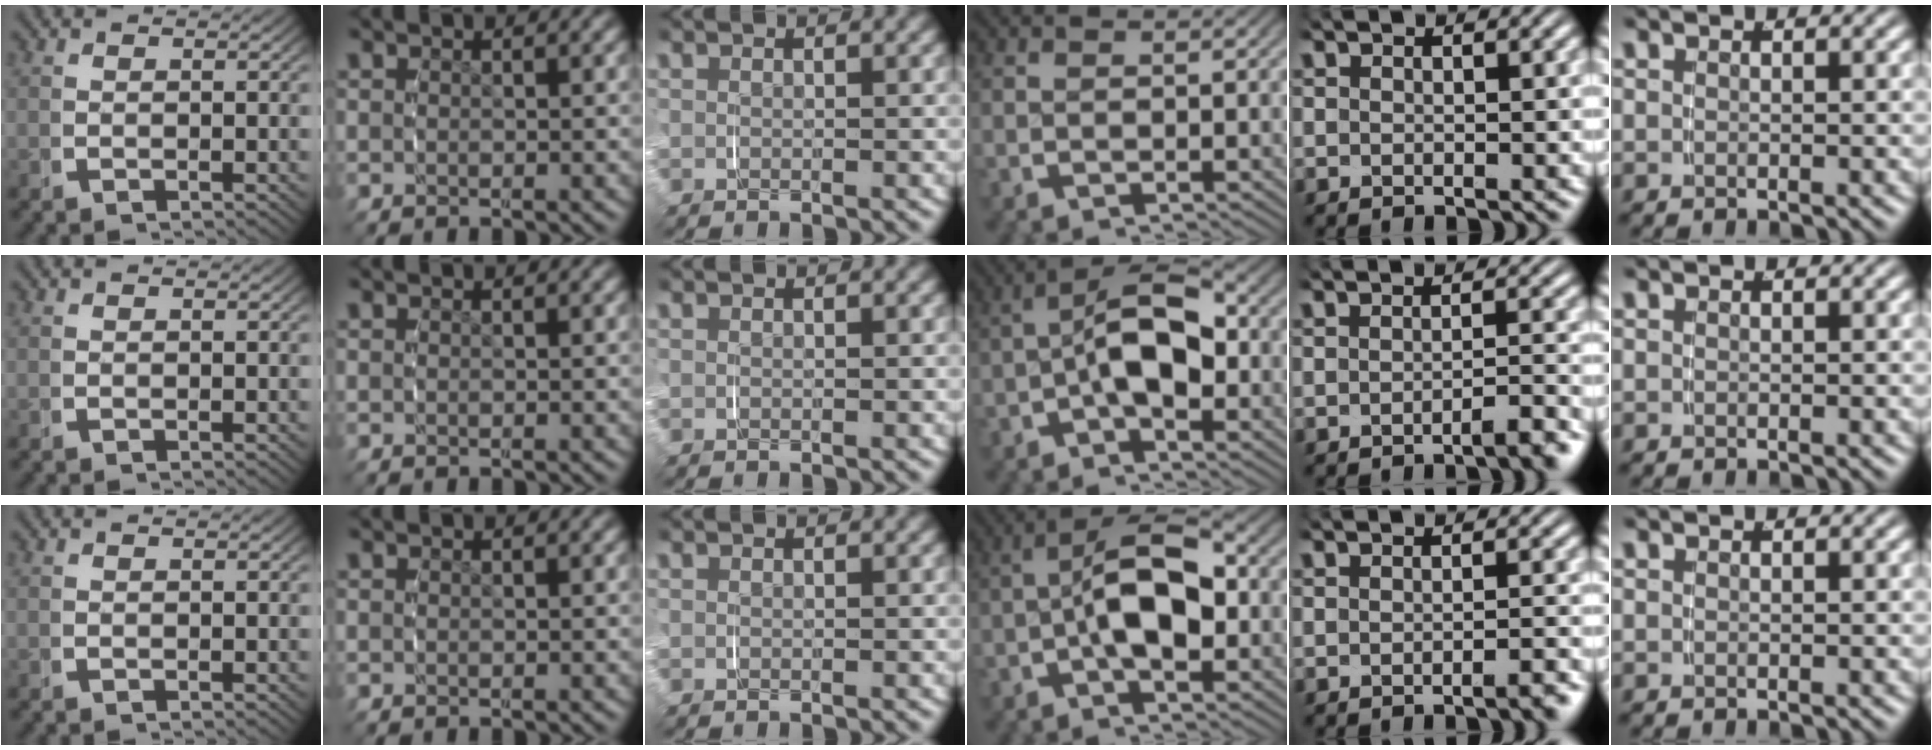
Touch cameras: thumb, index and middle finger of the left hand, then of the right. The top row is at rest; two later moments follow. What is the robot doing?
{"motion": "grasp_and_lifting", "object": "lipstick"}